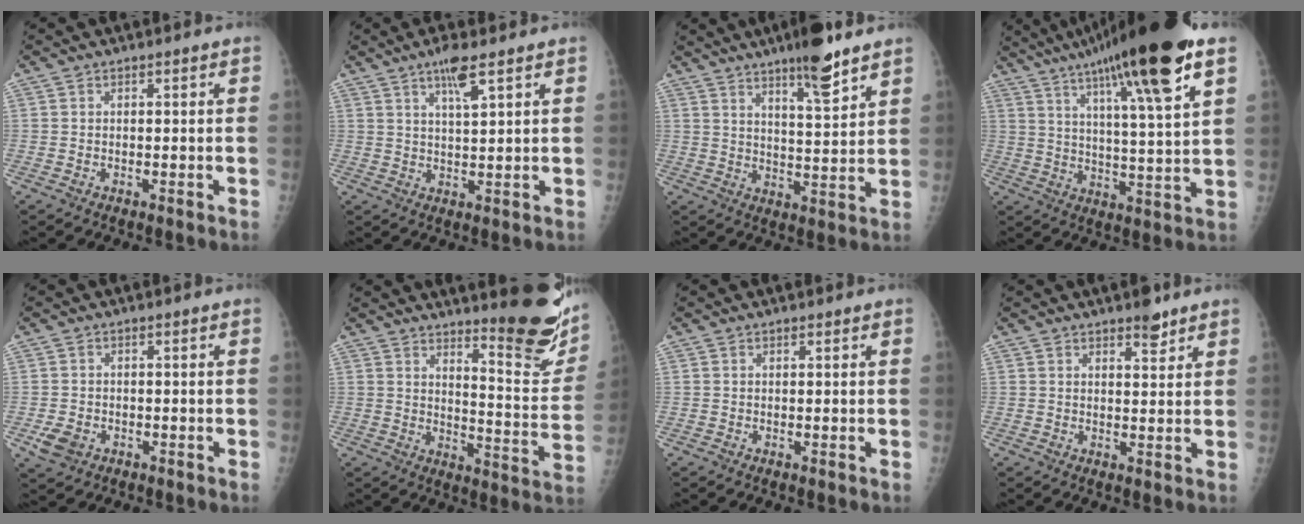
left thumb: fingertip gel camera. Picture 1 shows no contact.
{"total": 5.3, "force": [3.2, 0.7, 4.2], "torque": [-0.075, -0.015, 0.058]}
{"total": 10.1, "force": [7.1, 1.5, 7.0], "torque": [-0.098, -0.044, 0.112]}
{"total": 21.4, "force": [12.4, 2.1, 17.4], "torque": [-0.270, -0.025, 0.194]}
{"total": 3.7, "force": [-1.4, 2.8, 2.0], "torque": [-0.037, 0.000, -0.018]}
{"total": 16.6, "force": [11.9, 3.0, 11.1], "torque": [-0.119, -0.107, 0.166]}
{"total": 0.0}
{"total": 3.4, "force": [2.6, 1.2, 1.9], "torque": [-0.013, -0.016, 0.035]}